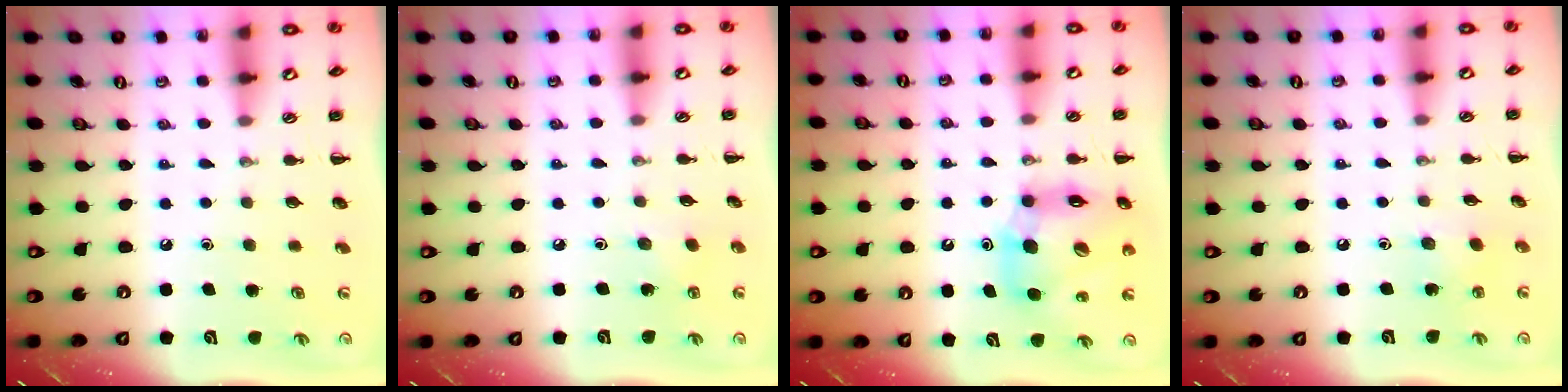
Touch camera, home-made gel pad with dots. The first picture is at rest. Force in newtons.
{"total": 2.6, "press": 2.4, "slide": 0.8}
{"total": 13.8, "press": 13.2, "slide": 4.0}
{"total": 3.2, "press": 3.1, "slide": 0.9}